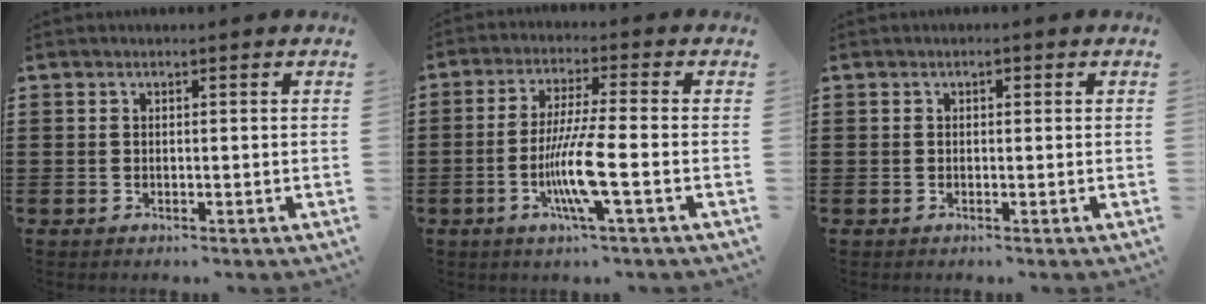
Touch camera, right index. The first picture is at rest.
{"total": 8.6, "force": [-2.7, 0.5, 8.2], "torque": [-0.168, -0.020, -0.055]}
{"total": 0.7, "force": [0.0, 0.3, 0.7], "torque": [-0.014, 0.001, -0.001]}